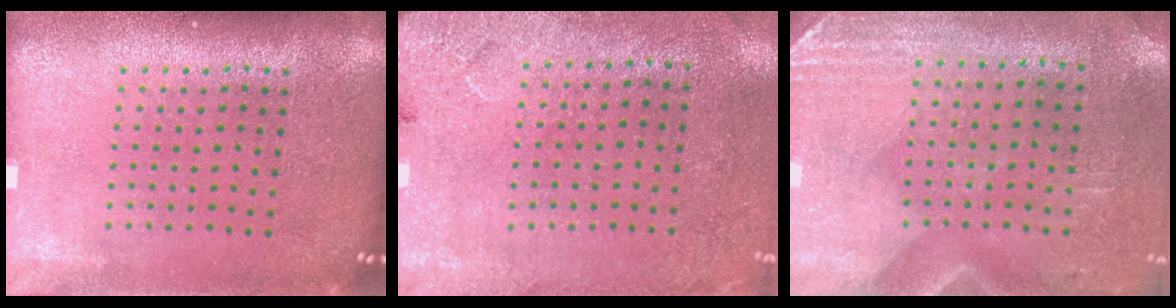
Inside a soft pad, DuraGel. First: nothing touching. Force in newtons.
{"total": 2.7, "press": 2.2, "slide": 1.6}
{"total": 2.9, "press": 2.5, "slide": 1.5}